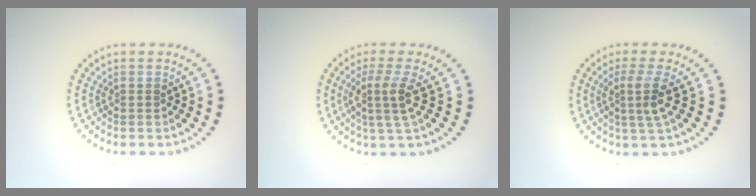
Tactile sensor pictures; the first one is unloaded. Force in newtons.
{"total": 3.0, "press": 2.3, "slide": 2.0}
{"total": 2.7, "press": 2.0, "slide": 1.8}